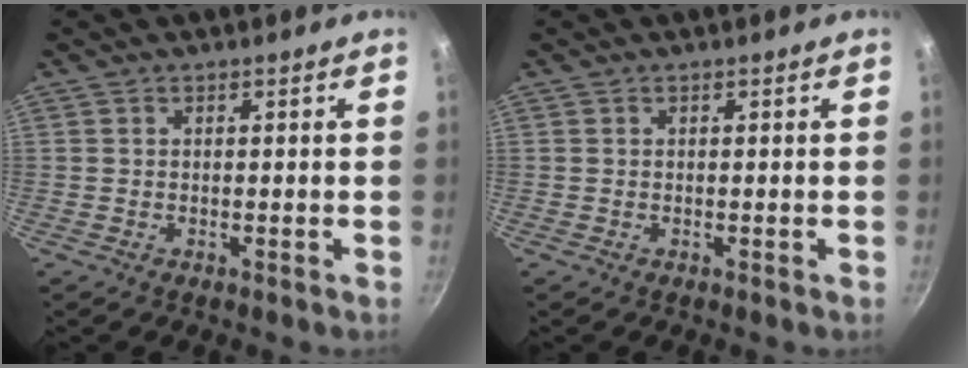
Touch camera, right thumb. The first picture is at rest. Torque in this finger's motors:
{"motor_torque": [0.00, 0.00, 0.00, 0.00, 0.00]}